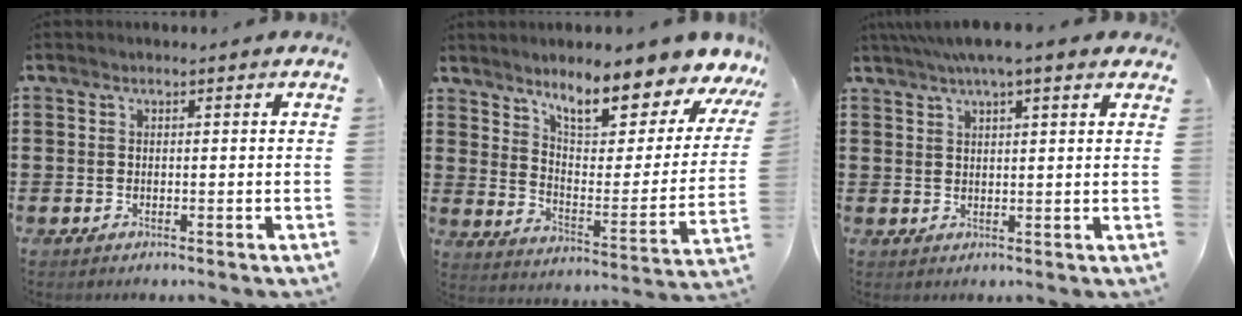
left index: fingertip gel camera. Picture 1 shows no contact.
{"total": 10.6, "force": [9.1, 1.6, 5.2], "torque": [-0.095, -0.067, 0.151]}
{"total": 4.5, "force": [3.4, 0.6, 2.9], "torque": [-0.064, 0.003, 0.061]}